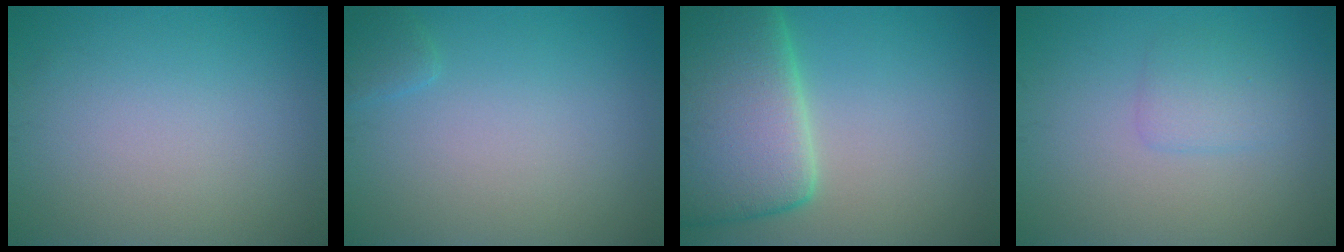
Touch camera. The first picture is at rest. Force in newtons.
{"total": 1.0, "press": 1.0, "slide": 0.1}
{"total": 11.3, "press": 11.3, "slide": 1.0}
{"total": 1.8, "press": 1.8, "slide": 0.0}